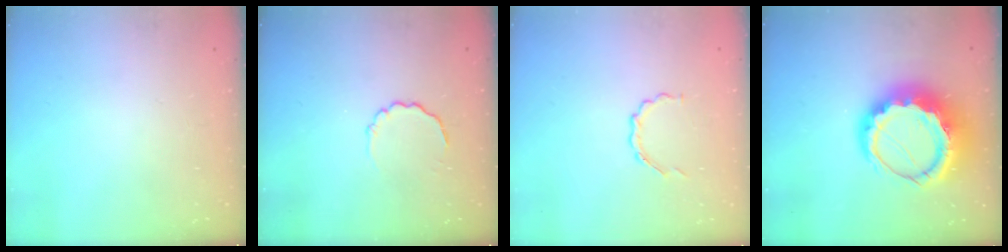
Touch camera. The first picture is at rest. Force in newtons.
{"total": 3.3, "press": 3.1, "slide": 1.0}
{"total": 3.3, "press": 3.1, "slide": 1.0}
{"total": 15.7, "press": 15.4, "slide": 2.8}